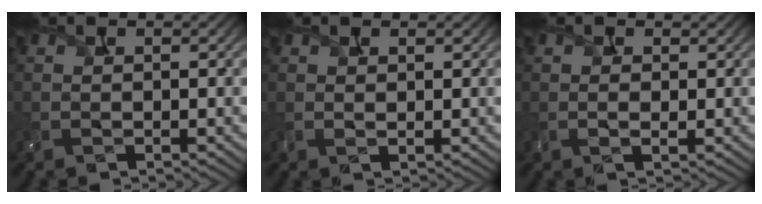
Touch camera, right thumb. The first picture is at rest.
{"total": 1.1, "force": [0.7, 0.4, 0.7], "torque": [-0.019, 0.002, 0.014]}
{"total": 1.5, "force": [0.5, 0.8, 1.2], "torque": [-0.025, 0.001, 0.008]}